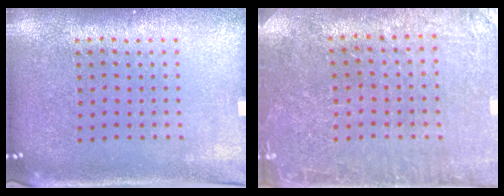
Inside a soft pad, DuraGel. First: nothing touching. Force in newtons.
{"total": 1.1, "press": 1.1, "slide": 0.1}